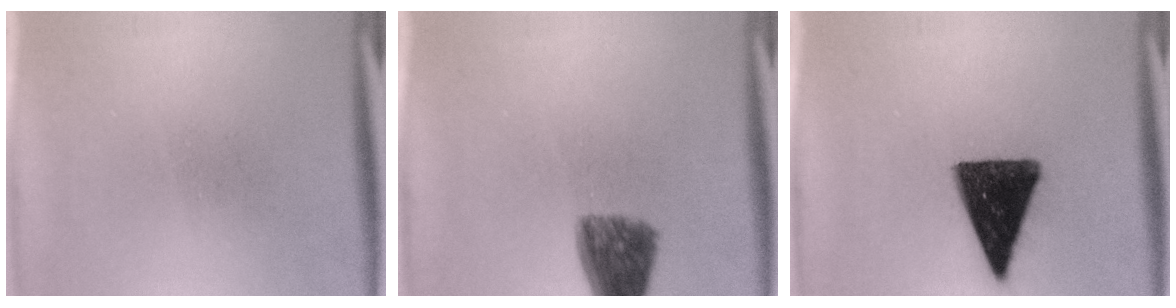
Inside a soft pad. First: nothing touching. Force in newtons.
{"total": 7.8}
{"total": 14.3}